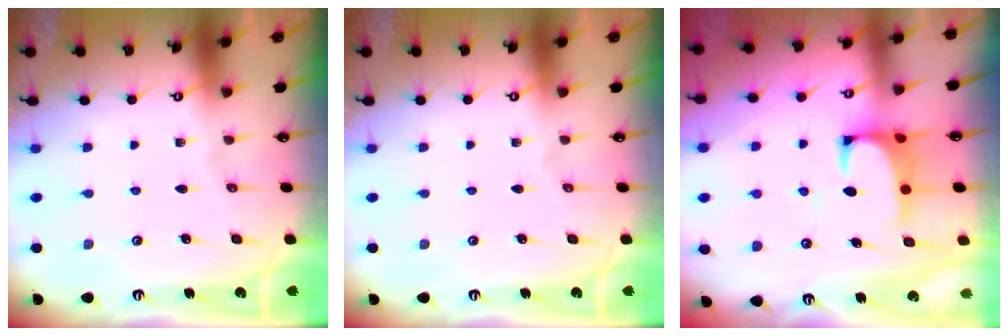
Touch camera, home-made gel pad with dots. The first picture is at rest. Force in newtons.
{"total": 0.0}
{"total": 1.8, "press": 1.6, "slide": 0.7}